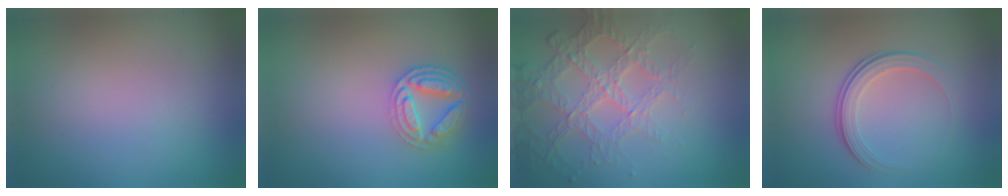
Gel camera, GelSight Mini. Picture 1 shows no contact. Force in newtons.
{"total": 4.5, "press": 4.0, "slide": 2.1}
{"total": 3.7, "press": 3.6, "slide": 0.7}
{"total": 3.7, "press": 2.6, "slide": 2.6}